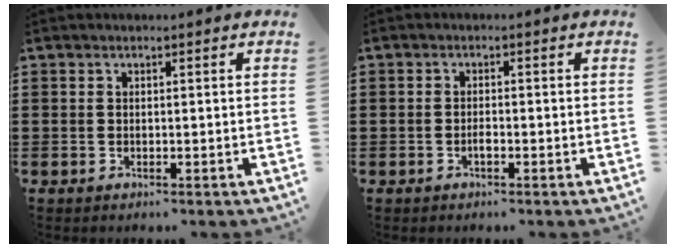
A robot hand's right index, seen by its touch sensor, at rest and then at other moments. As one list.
[{"total": 1.2, "force": [-0.7, 0.4, 1.0], "torque": [-0.022, -0.004, -0.011]}]